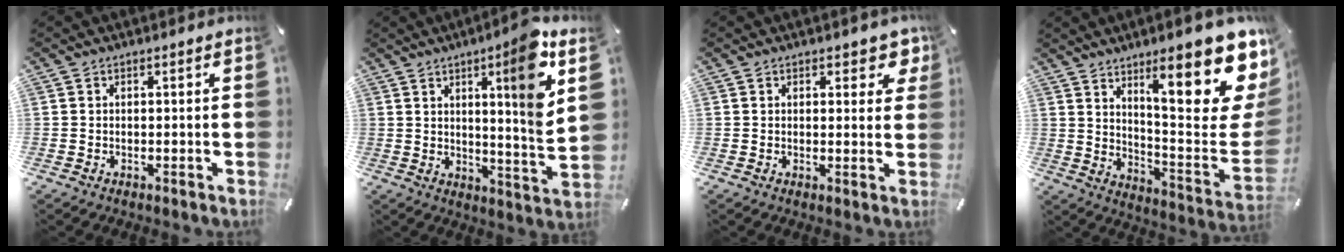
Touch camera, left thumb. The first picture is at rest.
{"total": 14.4, "force": [6.5, 0.8, 12.9], "torque": [-0.187, -0.044, 0.089]}
{"total": 4.2, "force": [2.6, 2.4, 2.2], "torque": [-0.010, -0.010, 0.040]}
{"total": 24.8, "force": [14.3, 7.3, 18.9], "torque": [-0.247, -0.110, 0.231]}